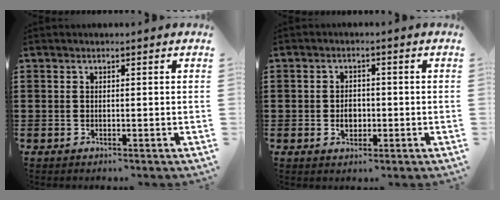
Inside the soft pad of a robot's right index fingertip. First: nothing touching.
{"total": 2.7, "force": [-0.5, 2.0, 1.8], "torque": [-0.029, 0.002, -0.013]}